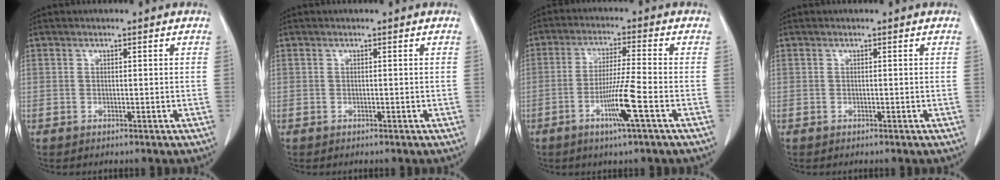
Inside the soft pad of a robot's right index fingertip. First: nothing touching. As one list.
[{"total": 0.0}, {"total": 7.8, "force": [-3.0, -0.9, 7.2], "torque": [-0.135, -0.012, -0.058]}, {"total": 0.0}]